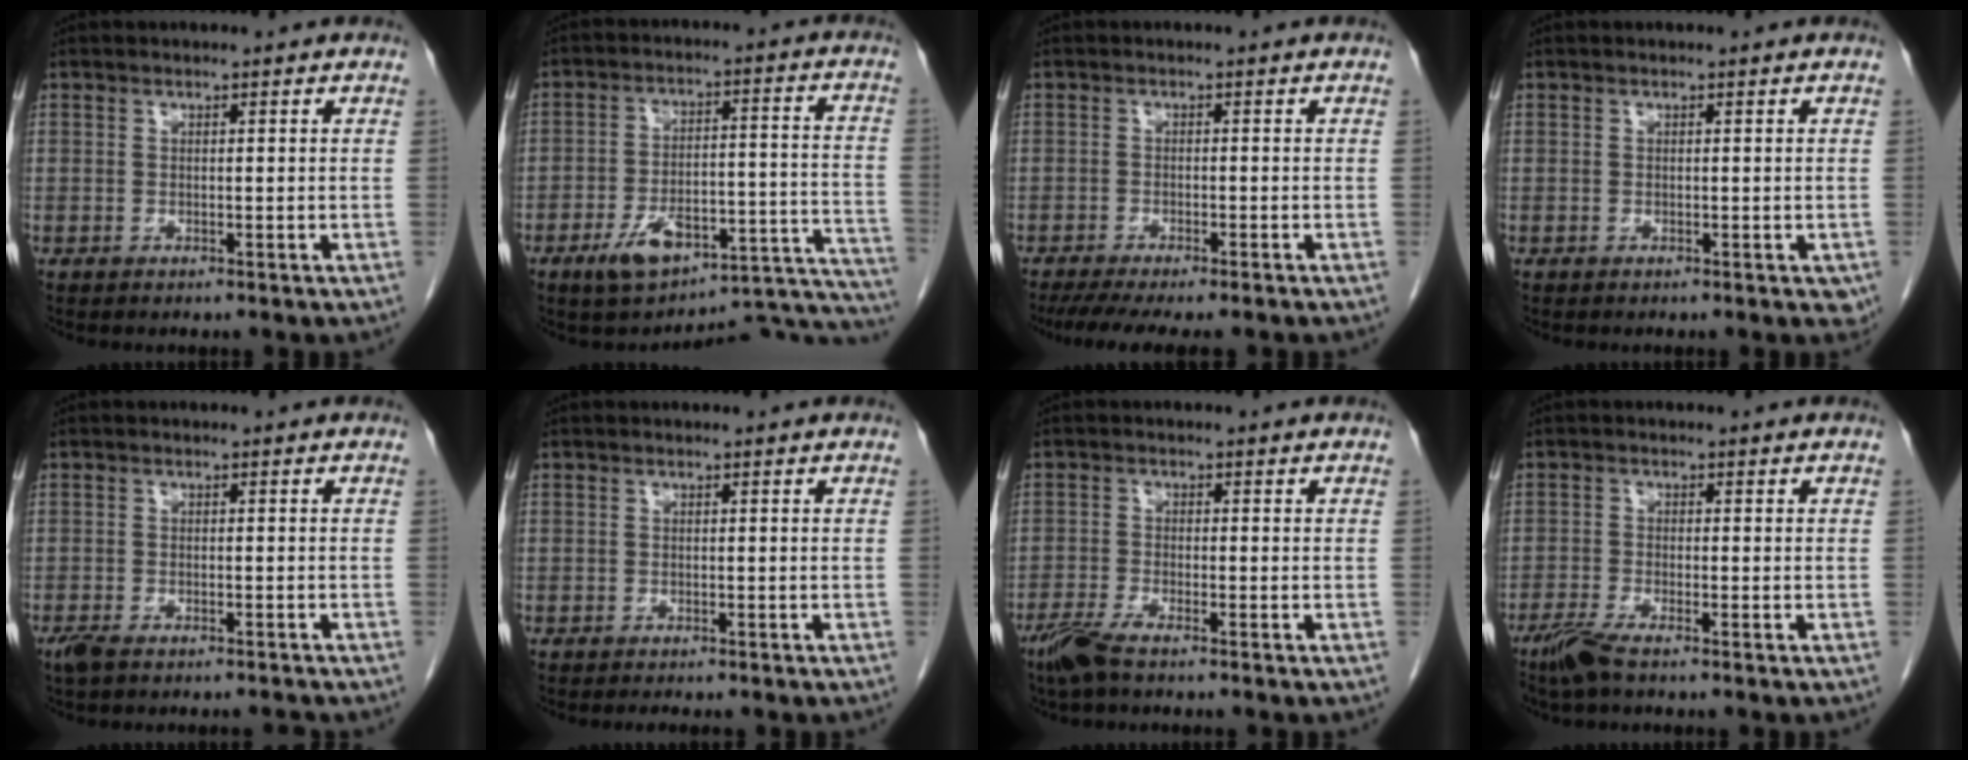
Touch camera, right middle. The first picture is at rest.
{"total": 19.6, "force": [-16.5, 4.5, 9.6], "torque": [-0.062, 0.066, -0.225]}
{"total": 9.2, "force": [-7.7, 1.0, 4.9], "torque": [-0.068, -0.013, -0.113]}
{"total": 1.1, "force": [-0.3, 0.6, 0.8], "torque": [0.000, -0.001, -0.001]}
{"total": 4.6, "force": [-4.0, 0.9, 2.1], "torque": [-0.036, -0.008, -0.066]}
{"total": 1.4, "force": [-1.3, 0.2, 0.5], "torque": [-0.011, -0.006, -0.014]}
{"total": 3.9, "force": [-3.0, 0.2, 2.4], "torque": [-0.057, -0.010, -0.064]}
{"total": 3.5, "force": [-2.7, 0.1, 2.2], "torque": [-0.054, -0.009, -0.059]}